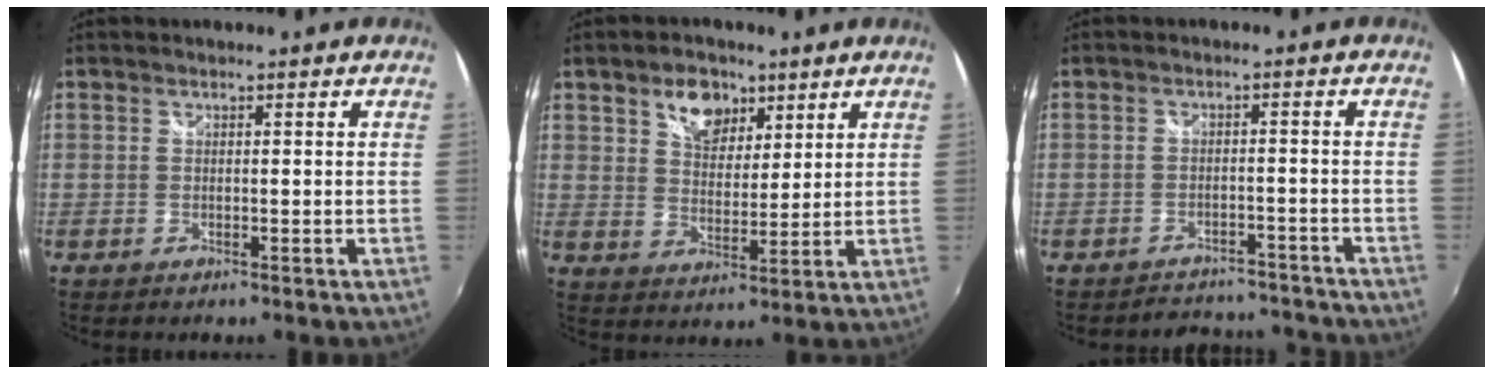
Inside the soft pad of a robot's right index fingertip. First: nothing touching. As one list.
[{"total": 8.2, "force": [4.8, 5.2, 4.2], "torque": [-0.062, 0.011, 0.082]}, {"total": 10.6, "force": [-9.8, 3.4, 2.0], "torque": [-0.044, 0.017, -0.119]}]